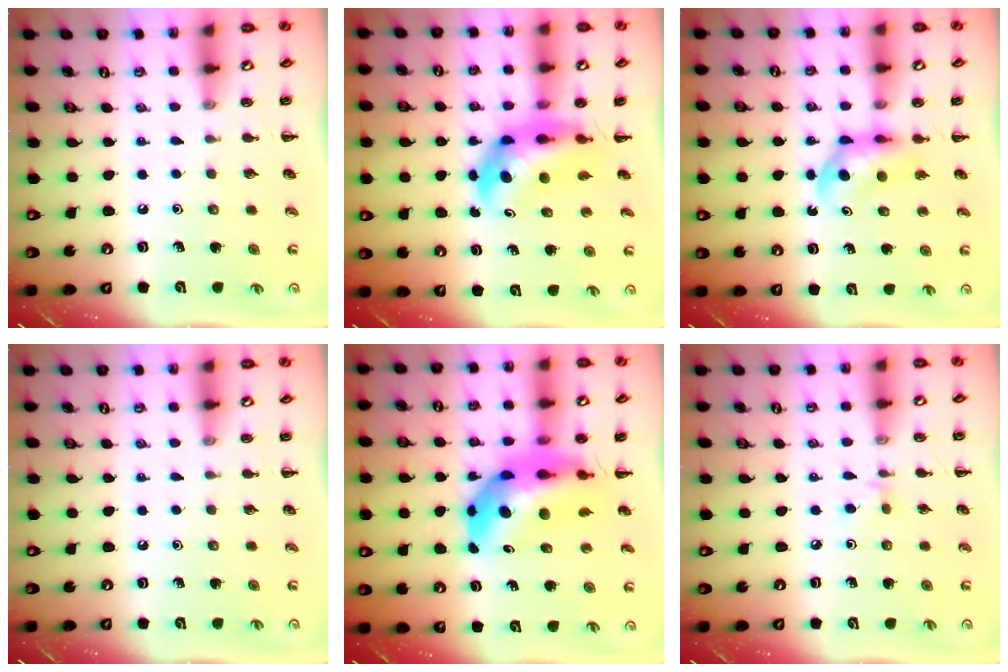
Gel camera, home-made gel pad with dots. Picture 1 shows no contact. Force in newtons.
{"total": 6.5, "press": 6.3, "slide": 1.7}
{"total": 5.2, "press": 5.1, "slide": 0.7}
{"total": 0.0}
{"total": 12.8, "press": 12.3, "slide": 3.8}
{"total": 2.7, "press": 2.5, "slide": 1.0}